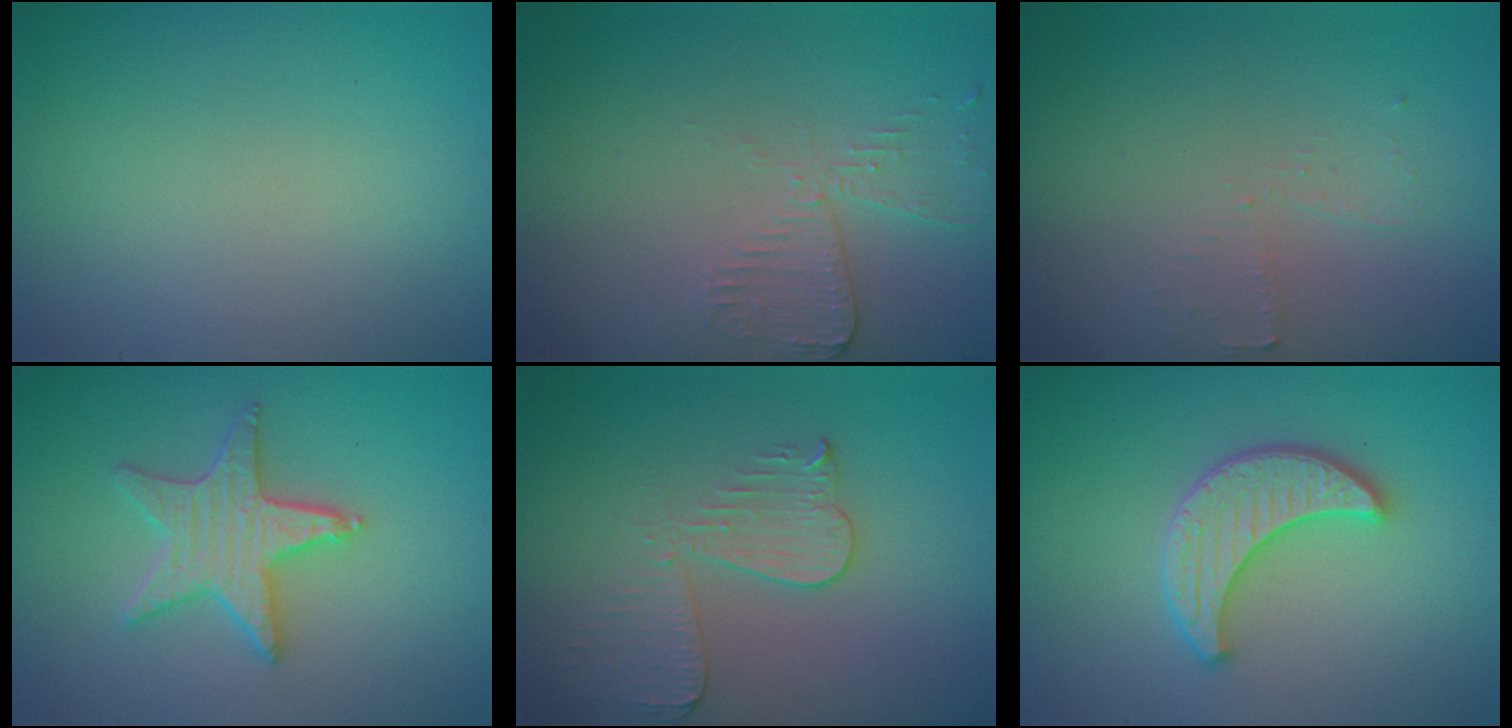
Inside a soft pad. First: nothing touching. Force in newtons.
{"total": 2.6, "press": 2.3, "slide": 1.1}
{"total": 1.2, "press": 1.1, "slide": 0.3}
{"total": 4.3, "press": 4.2, "slide": 0.8}
{"total": 3.3, "press": 2.9, "slide": 1.4}
{"total": 3.7, "press": 3.6, "slide": 0.8}